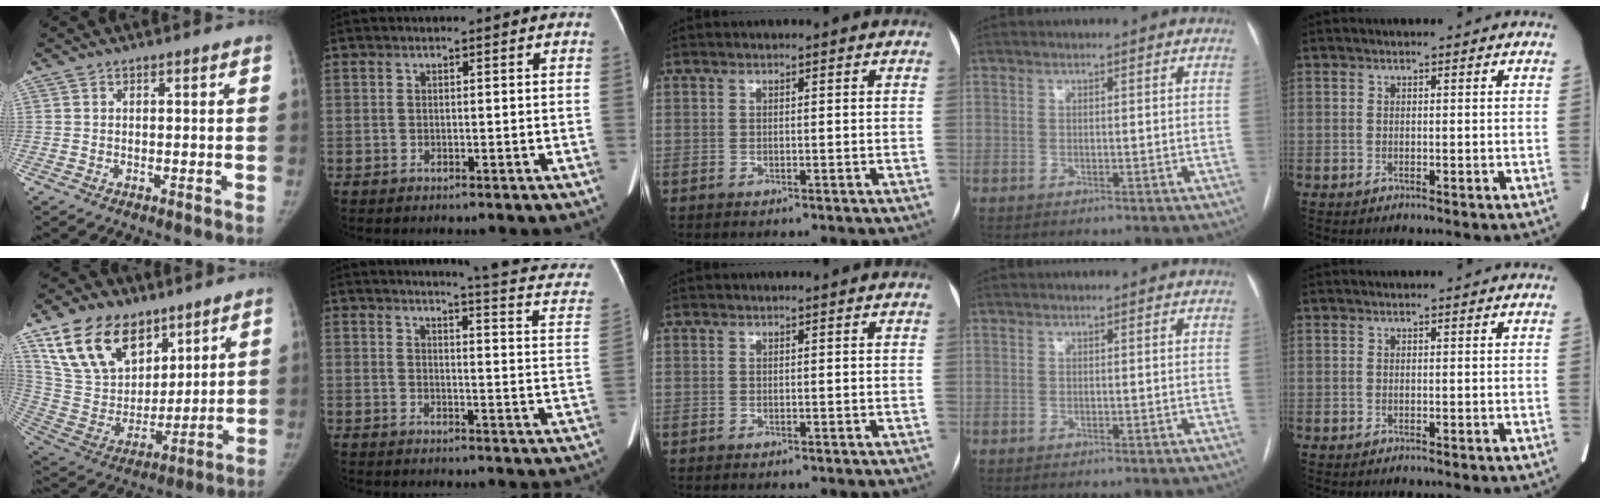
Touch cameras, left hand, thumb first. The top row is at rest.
{"thumb": {"total": 20.2, "force": [12.2, 12.6, 10.0], "torque": [-0.146, -0.044, 0.236]}, "index": {"total": 13.5, "force": [12.1, 0.7, 5.9], "torque": [-0.065, -0.062, 0.109]}}